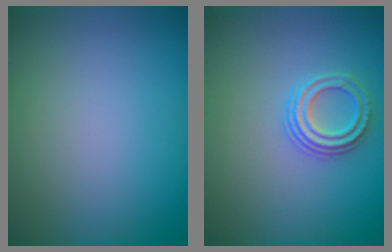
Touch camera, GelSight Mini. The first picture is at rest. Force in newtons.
{"total": 2.4, "press": 2.2, "slide": 0.8}